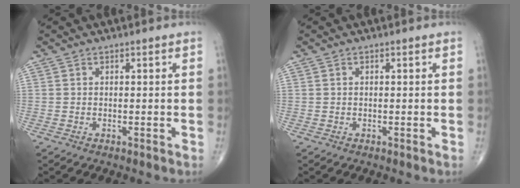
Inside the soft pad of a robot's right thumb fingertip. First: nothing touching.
{"total": 0.0}